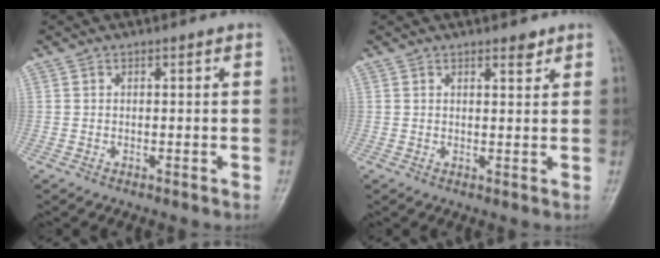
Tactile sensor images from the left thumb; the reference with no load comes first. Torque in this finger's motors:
{"motor_torque": [-0.01, 0.03, -0.10, -0.12, 0.06]}